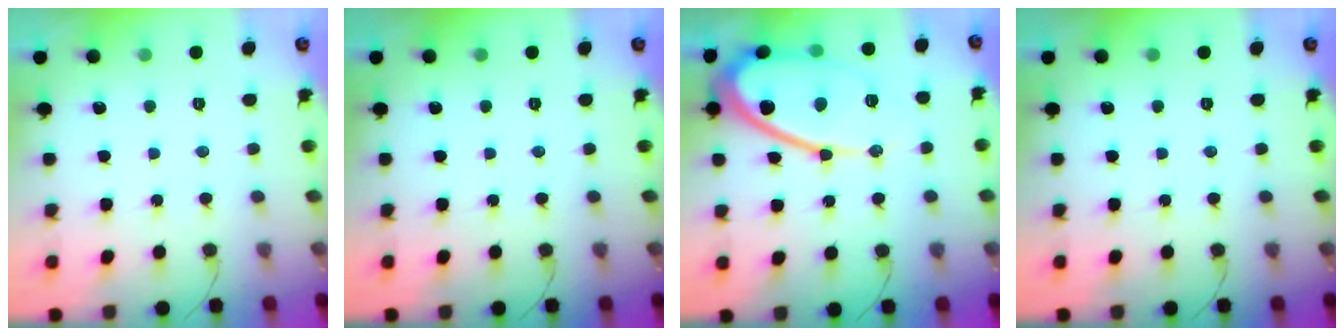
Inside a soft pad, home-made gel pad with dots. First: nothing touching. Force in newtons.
{"total": 0.0}
{"total": 17.1, "press": 17.1, "slide": 1.5}
{"total": 0.0}